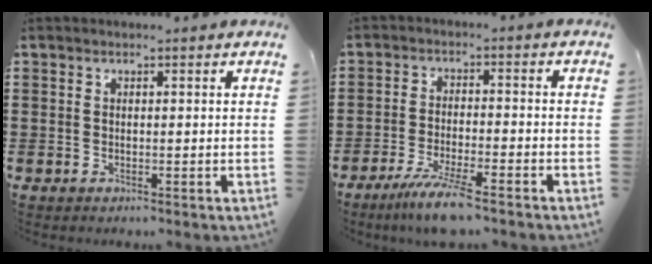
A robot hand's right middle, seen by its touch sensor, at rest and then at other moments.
{"total": 6.2, "force": [-4.9, 0.2, 3.8], "torque": [-0.078, -0.014, -0.089]}